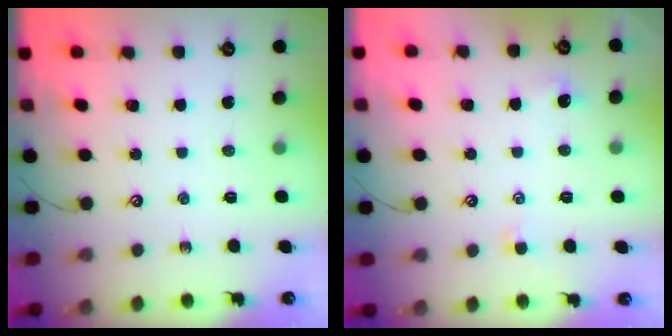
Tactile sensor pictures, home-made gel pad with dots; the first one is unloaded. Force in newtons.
{"total": 0.5, "press": 0.1, "slide": 0.5}